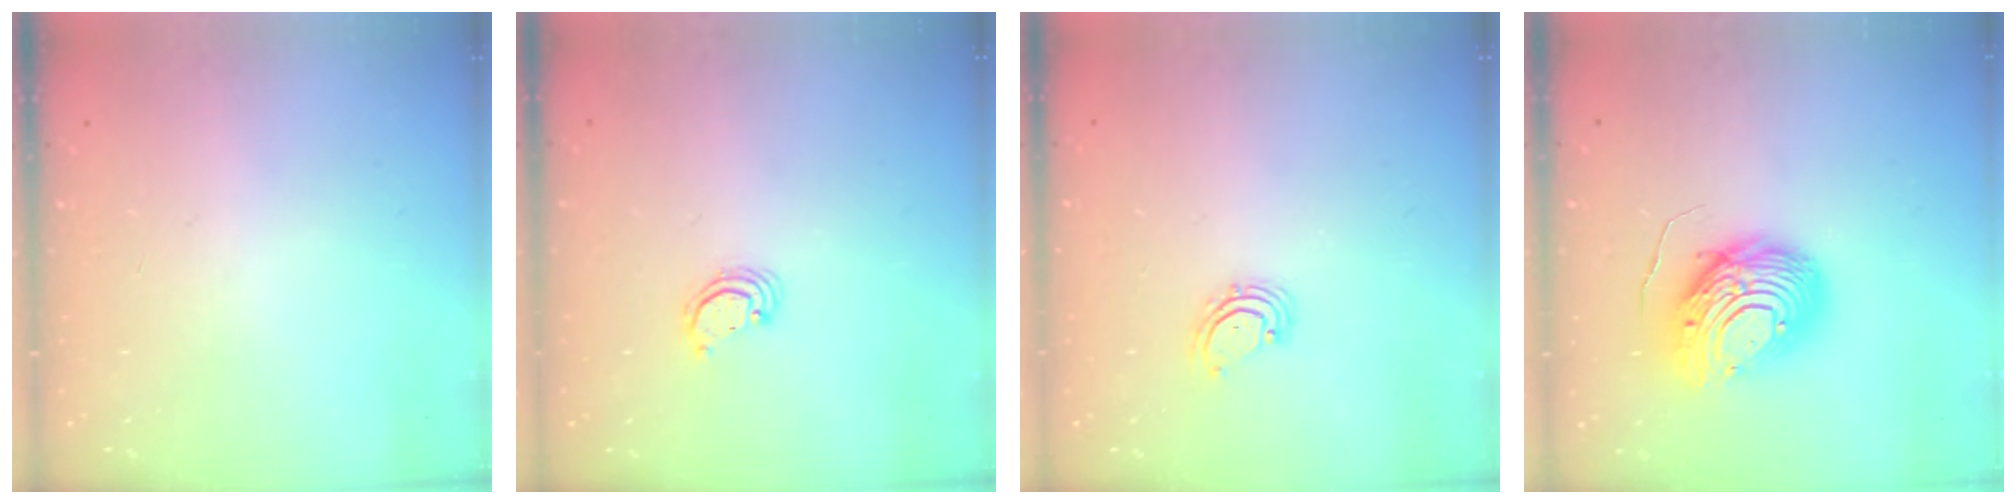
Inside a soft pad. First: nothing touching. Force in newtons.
{"total": 2.2, "press": 2.2, "slide": 0.2}
{"total": 2.8, "press": 2.8, "slide": 0.2}
{"total": 16.1, "press": 16.0, "slide": 1.3}